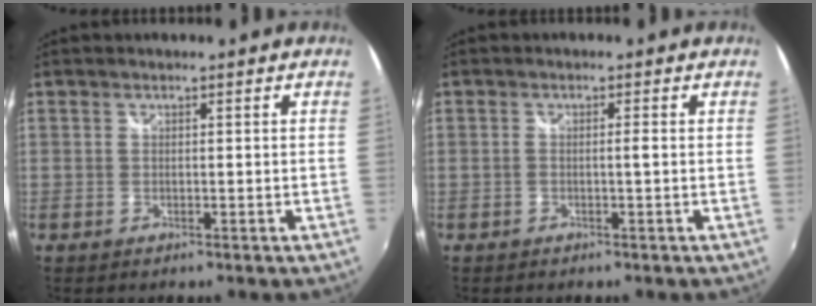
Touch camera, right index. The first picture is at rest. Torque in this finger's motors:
{"motor_torque": [-0.14, 0.04, 0.00, 0.00]}